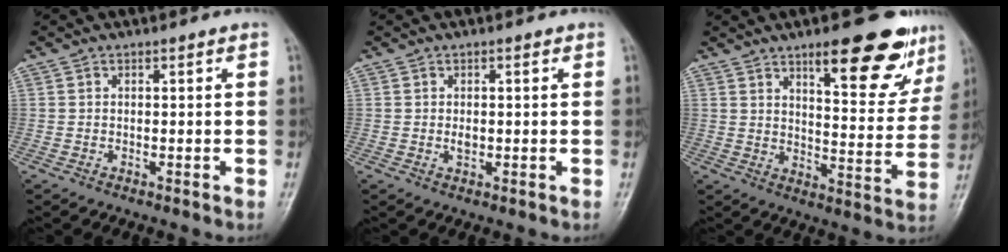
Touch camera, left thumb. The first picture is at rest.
{"total": 1.5, "force": [0.1, 1.0, 1.2], "torque": [-0.014, -0.001, 0.001]}
{"total": 17.0, "force": [10.5, 5.4, 12.1], "torque": [-0.112, -0.058, 0.147]}